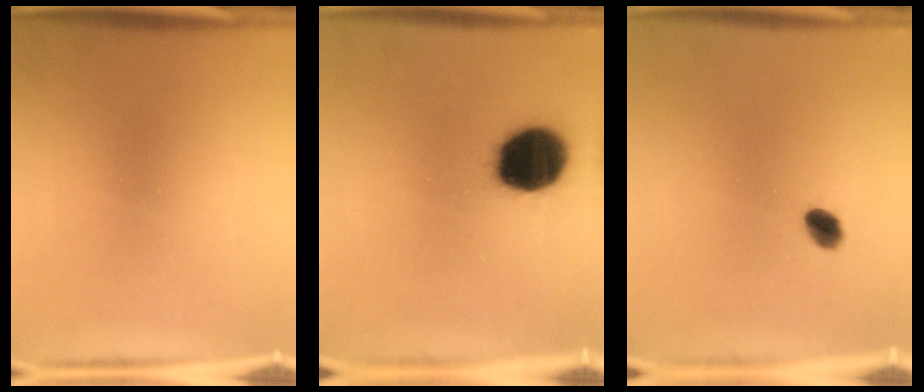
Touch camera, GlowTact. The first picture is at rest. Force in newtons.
{"total": 18.1}
{"total": 2.8}